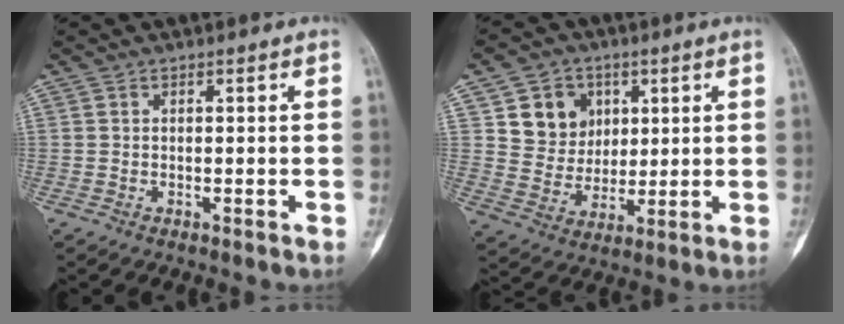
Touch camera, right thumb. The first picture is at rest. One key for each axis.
{"total": 10.2, "fx": 3.8, "fy": 8.9, "fz": 3.2, "tx": -0.014, "ty": -0.012, "tz": 0.072}